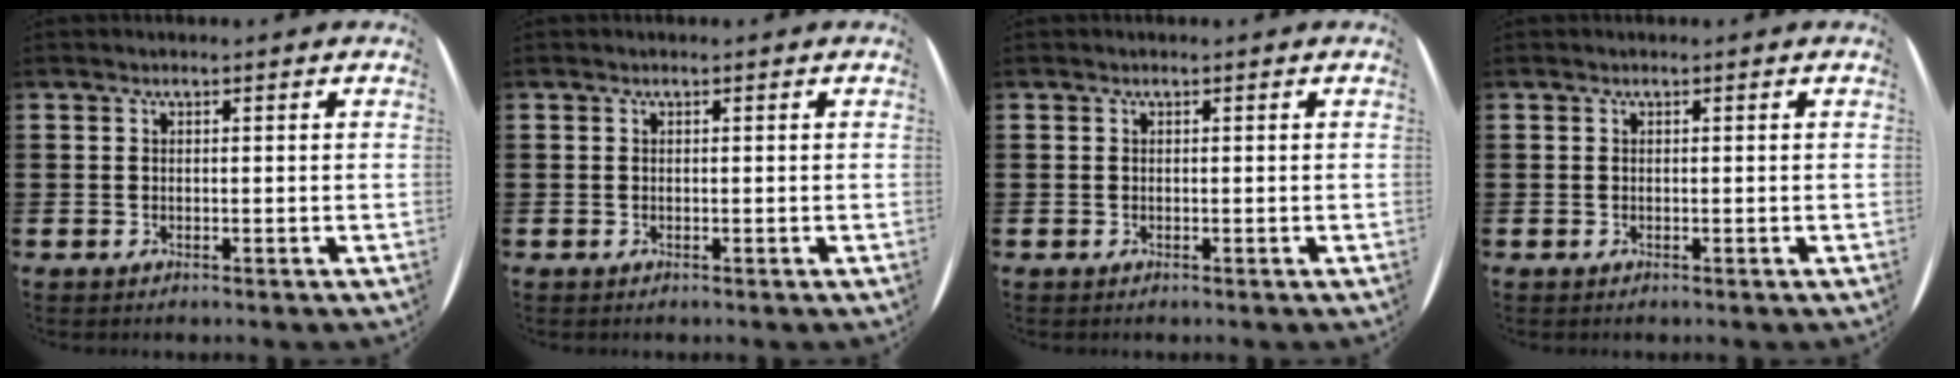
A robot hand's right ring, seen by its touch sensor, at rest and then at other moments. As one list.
[{"total": 0.0}, {"total": 0.0}, {"total": 0.0}]